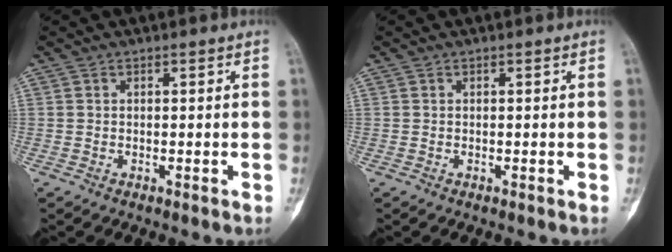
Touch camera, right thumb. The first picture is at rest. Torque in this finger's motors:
{"motor_torque": [0.34, 0.34, 0.00, 0.00, 0.00]}